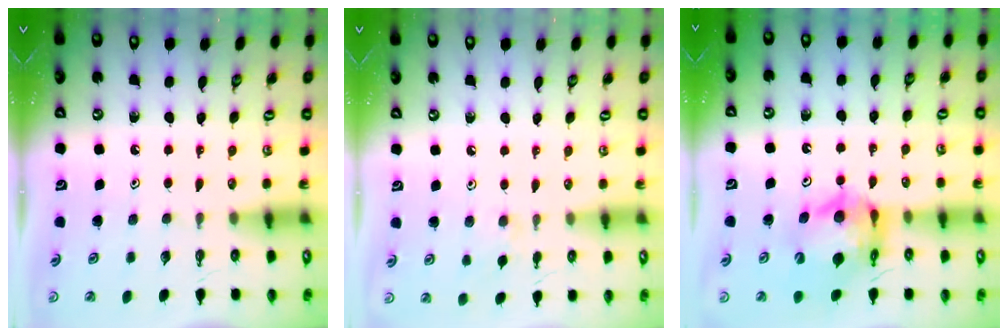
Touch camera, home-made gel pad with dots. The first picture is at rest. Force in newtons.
{"total": 4.7, "press": 4.6, "slide": 0.8}
{"total": 12.3, "press": 12.3, "slide": 1.4}